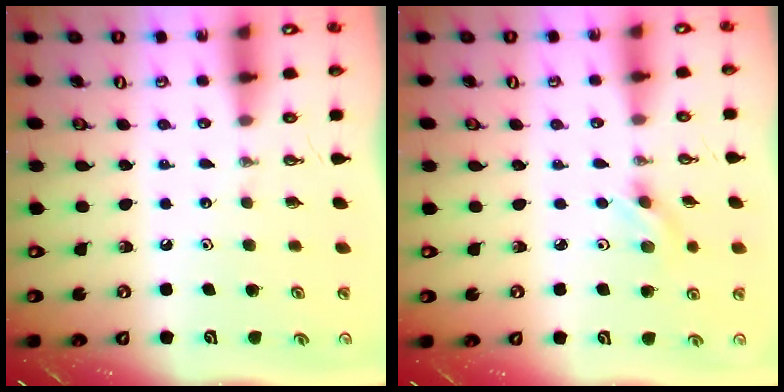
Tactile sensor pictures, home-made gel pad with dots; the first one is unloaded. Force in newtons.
{"total": 3.3, "press": 3.0, "slide": 1.4}